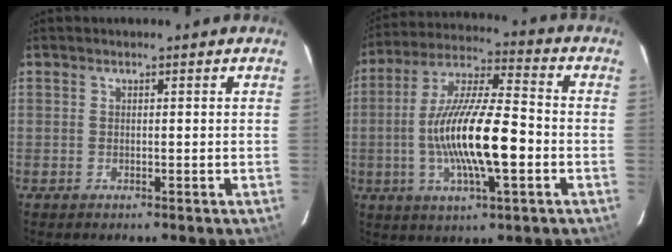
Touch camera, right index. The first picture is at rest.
{"total": 16.9, "force": [-3.3, 3.9, 16.1], "torque": [-0.307, 0.000, -0.063]}